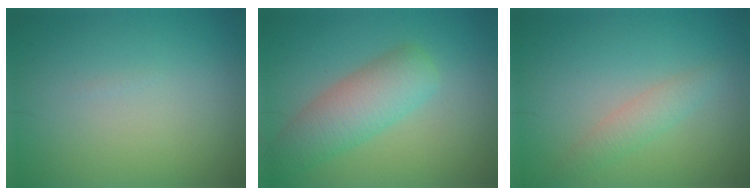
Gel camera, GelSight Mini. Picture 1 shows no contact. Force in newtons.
{"total": 4.9, "press": 4.9, "slide": 0.3}
{"total": 1.9, "press": 1.9, "slide": 0.1}